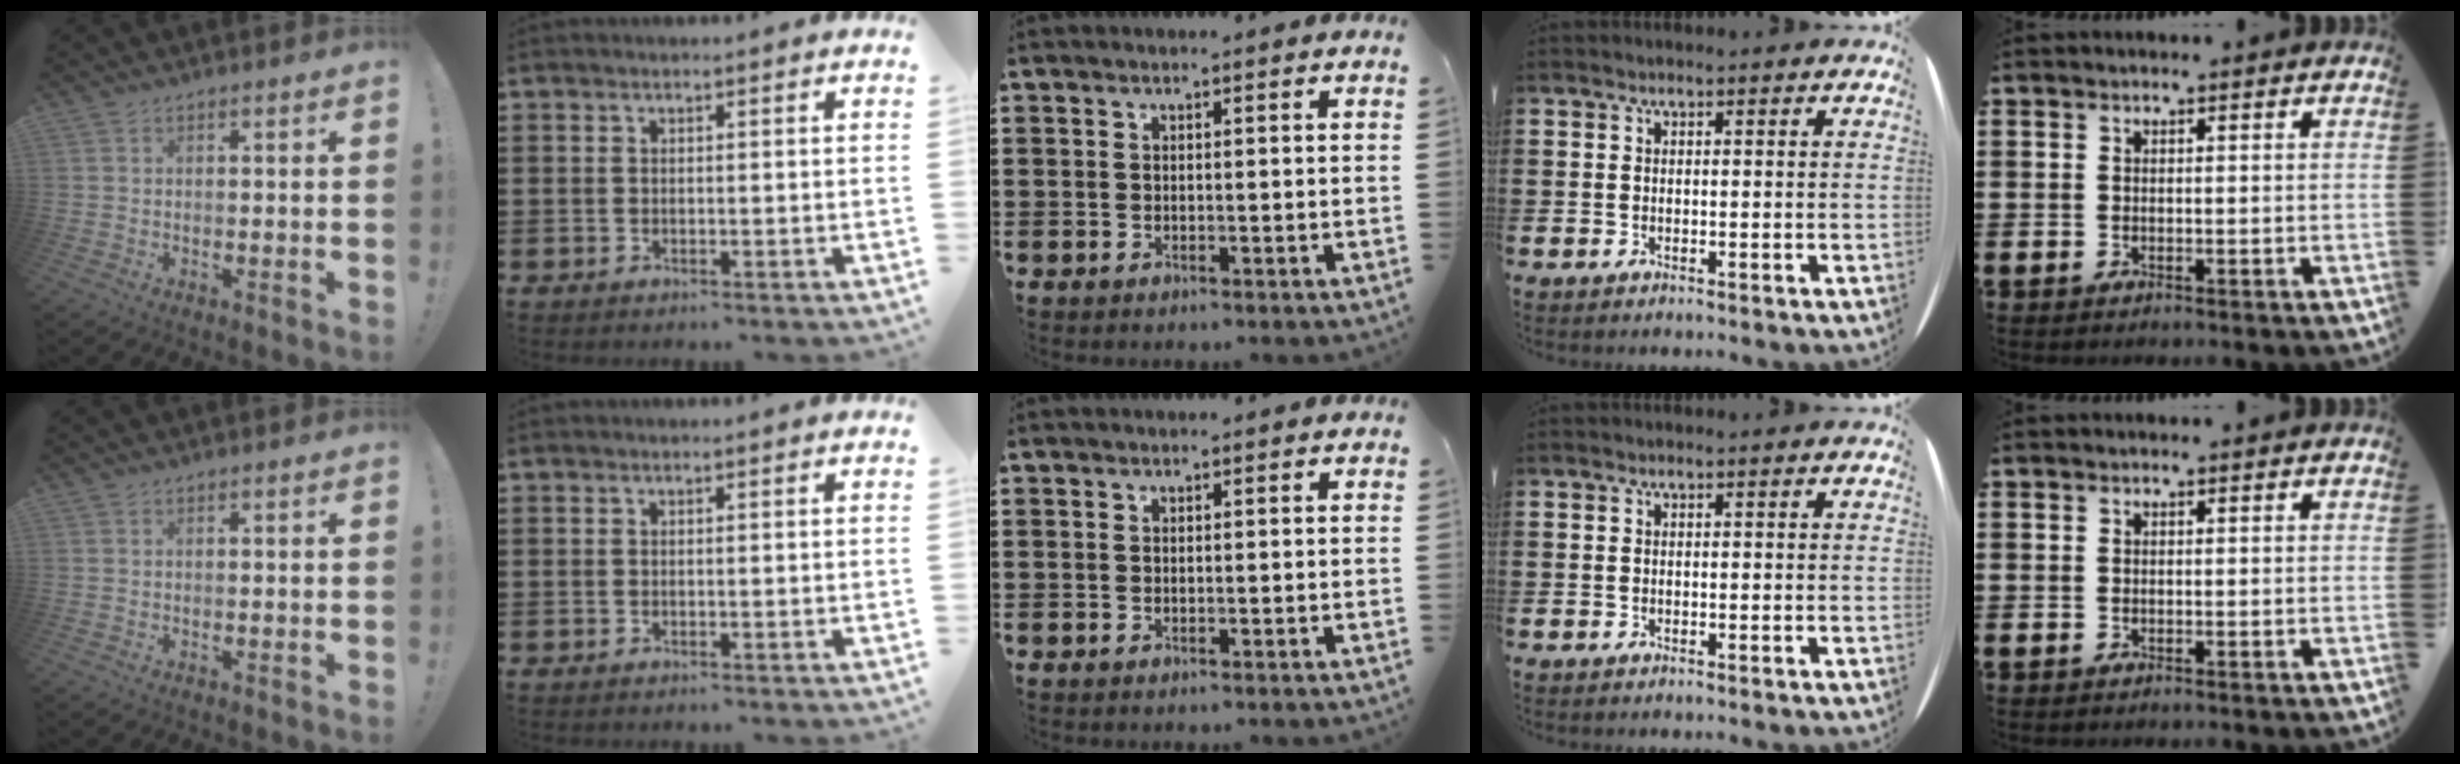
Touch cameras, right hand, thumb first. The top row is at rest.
{}